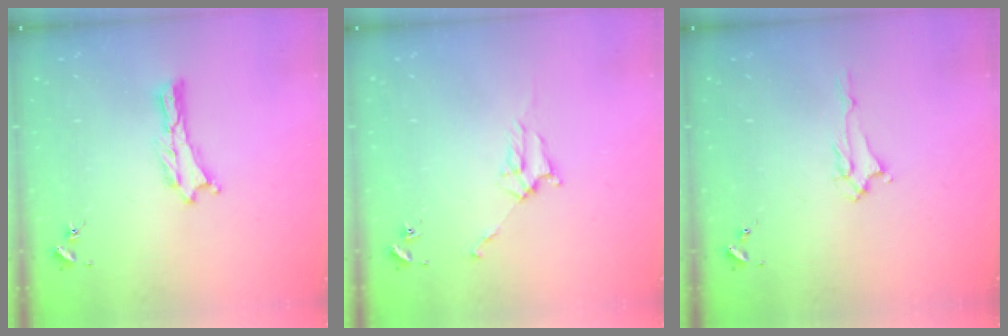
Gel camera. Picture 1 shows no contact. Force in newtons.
{"total": 3.7, "press": 3.6, "slide": 0.5}
{"total": 1.4, "press": 1.4, "slide": 0.3}